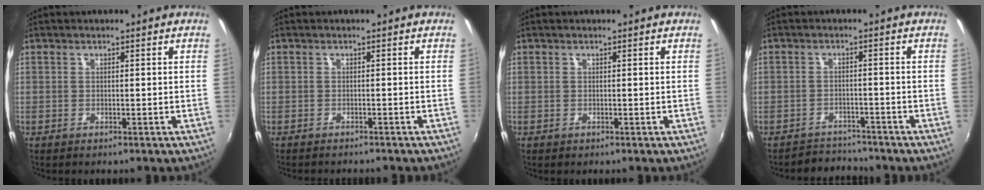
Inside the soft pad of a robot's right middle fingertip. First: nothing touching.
{"total": 3.3, "force": [-3.0, 0.6, 1.1], "torque": [-0.027, -0.013, -0.046]}
{"total": 0.0}
{"total": 4.2, "force": [-4.0, 1.4, -0.6], "torque": [-0.002, 0.010, -0.068]}